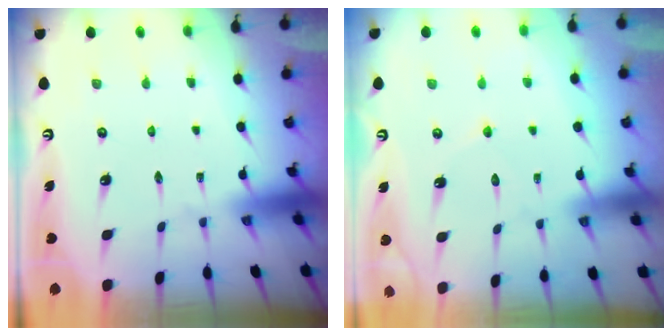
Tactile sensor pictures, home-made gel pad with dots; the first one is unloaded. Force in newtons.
{"total": 3.3, "press": 3.3, "slide": 0.4}